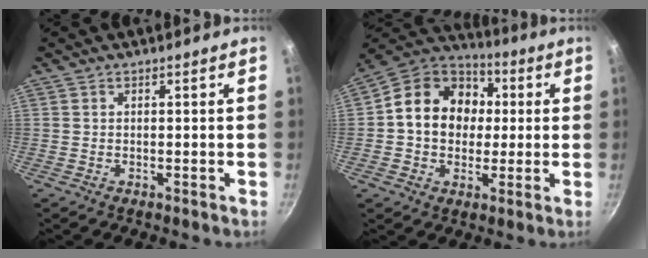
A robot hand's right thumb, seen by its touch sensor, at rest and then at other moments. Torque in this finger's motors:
{"motor_torque": [-0.16, 0.63, 0.31, -0.05, 0.23]}